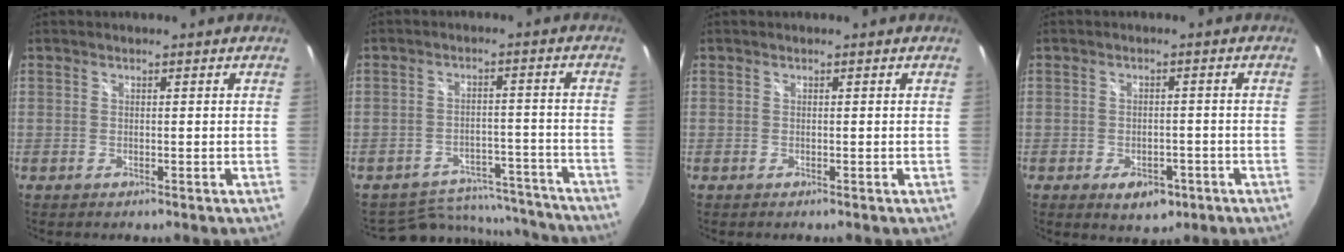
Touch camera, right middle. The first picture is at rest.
{"total": 14.6, "force": [-13.4, 5.3, 2.6], "torque": [-0.056, 0.028, -0.166]}
{"total": 0.0}
{"total": 5.8, "force": [-3.2, 3.5, 3.4], "torque": [-0.061, -0.003, -0.036]}